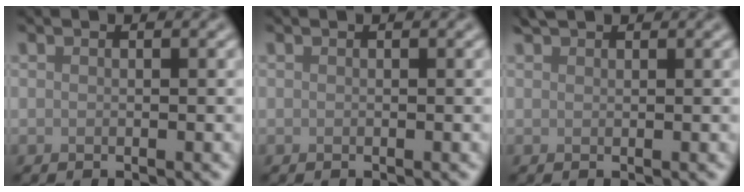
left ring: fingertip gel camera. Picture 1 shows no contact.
{"total": 0.0}
{"total": 1.1, "force": [1.1, 0.2, 0.1], "torque": [-0.004, 0.003, 0.022]}